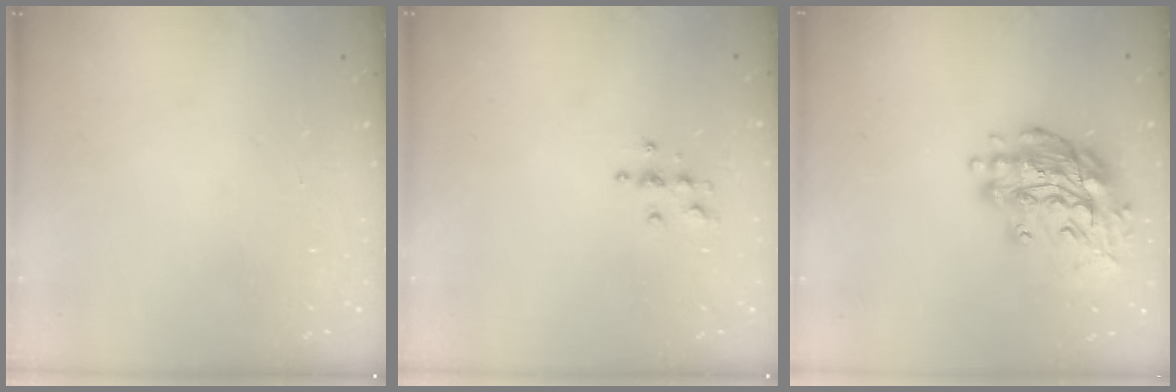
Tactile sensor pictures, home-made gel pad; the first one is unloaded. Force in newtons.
{"total": 3.9, "press": 3.8, "slide": 0.4}
{"total": 16.6, "press": 16.6, "slide": 1.6}